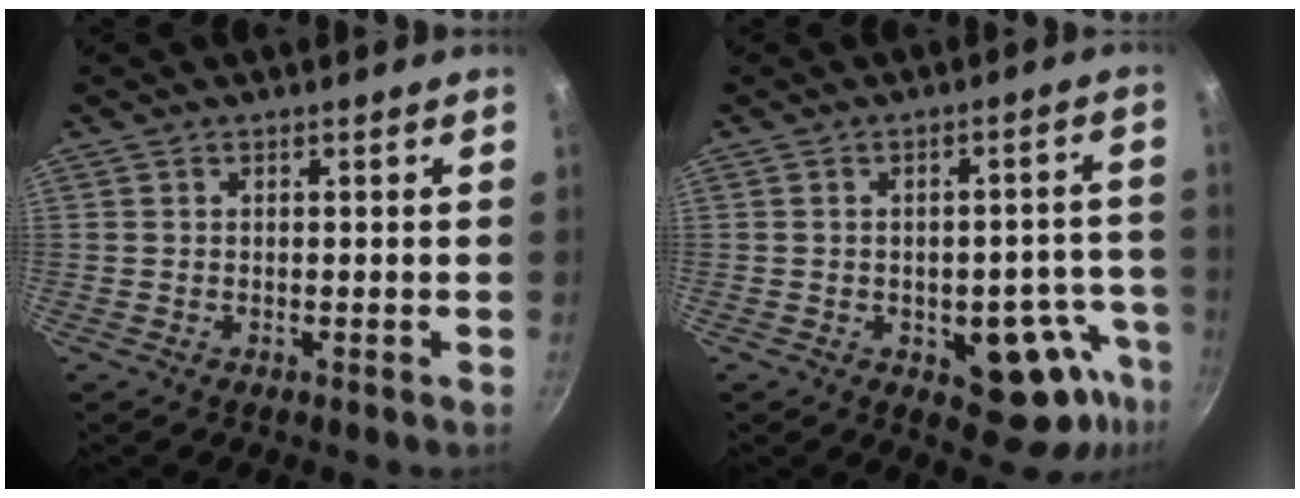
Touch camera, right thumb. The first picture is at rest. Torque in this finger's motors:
{"motor_torque": [1.24, 1.06, 1.05, -0.63, 0.26]}